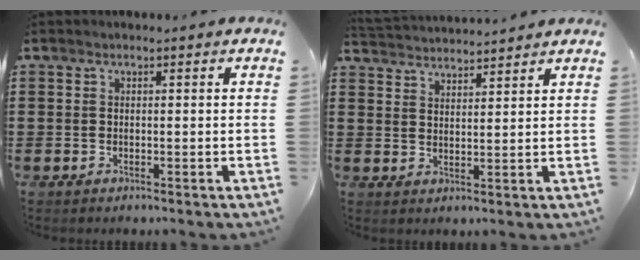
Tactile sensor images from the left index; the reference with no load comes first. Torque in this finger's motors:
{"motor_torque": [0.25, 0.23, -0.07, 0.02]}